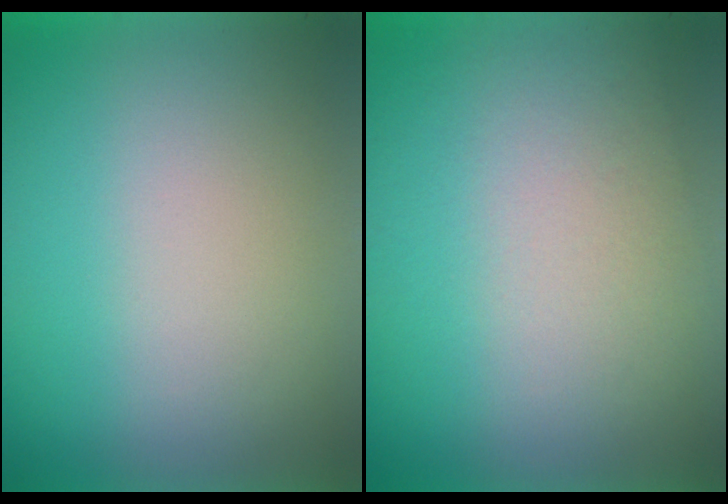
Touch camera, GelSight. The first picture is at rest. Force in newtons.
{"total": 2.6}